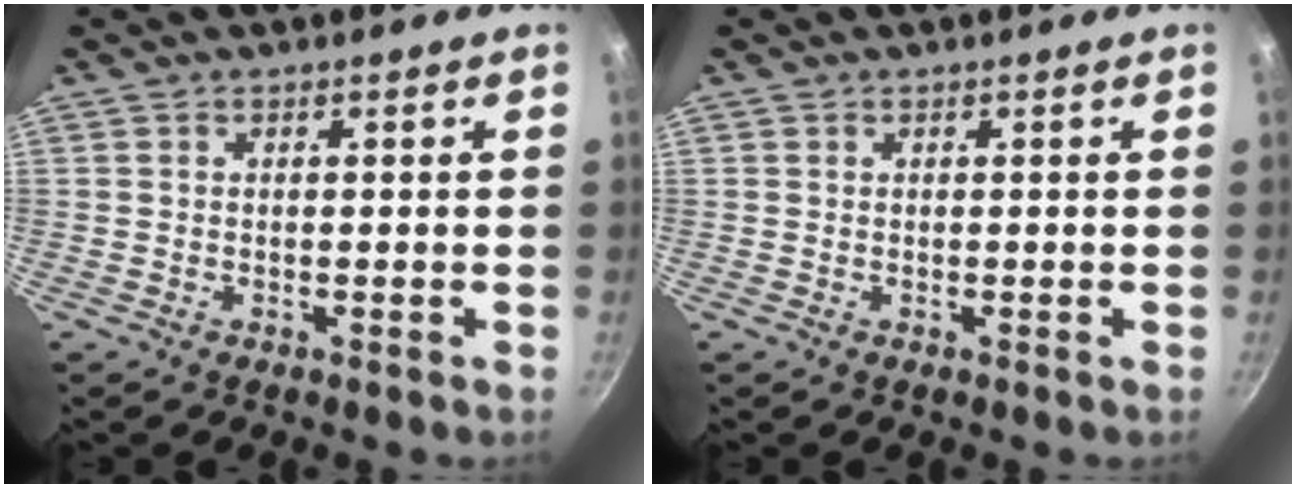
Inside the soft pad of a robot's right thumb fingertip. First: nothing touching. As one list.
[{"total": 0.0}]